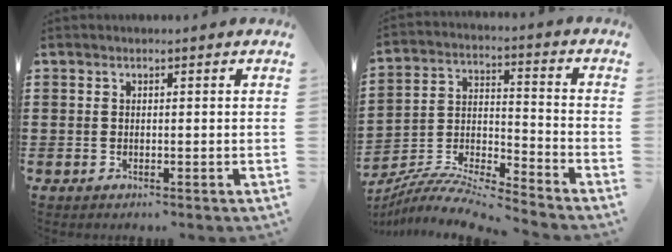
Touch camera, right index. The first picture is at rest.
{"total": 8.0, "force": [-7.7, 0.2, 2.0], "torque": [-0.046, -0.005, -0.158]}